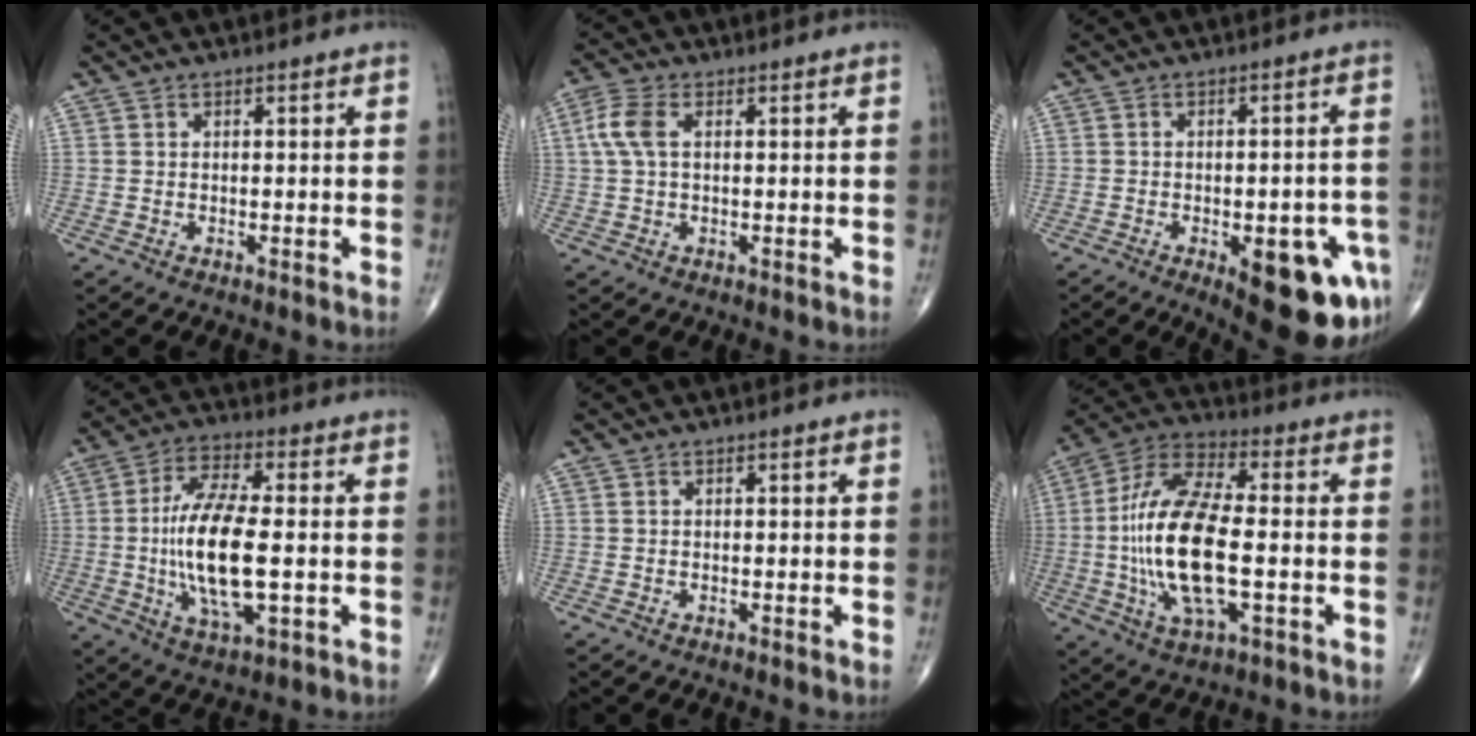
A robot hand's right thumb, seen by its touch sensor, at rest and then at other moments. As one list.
[{"total": 5.2, "force": [1.1, 2.8, 4.2], "torque": [-0.115, 0.017, 0.019]}, {"total": 15.6, "force": [-6.2, 6.2, 12.9], "torque": [-0.107, 0.018, -0.061]}, {"total": 16.0, "force": [-1.3, 5.8, 14.8], "torque": [-0.290, 0.003, -0.023]}, {"total": 0.0}, {"total": 20.1, "force": [-2.1, 8.2, 18.2], "torque": [-0.370, 0.019, -0.038]}]